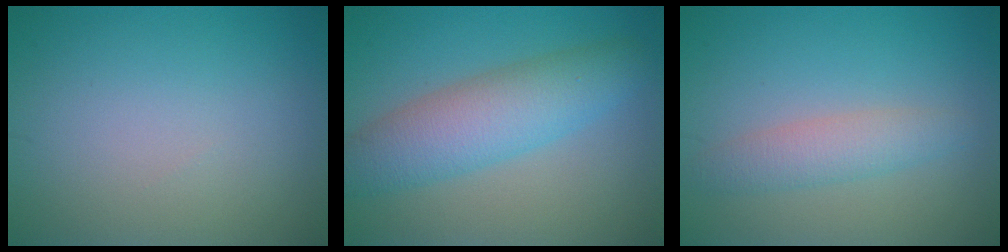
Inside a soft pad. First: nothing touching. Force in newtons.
{"total": 6.2, "press": 6.2, "slide": 0.1}
{"total": 2.8, "press": 2.8, "slide": 0.1}